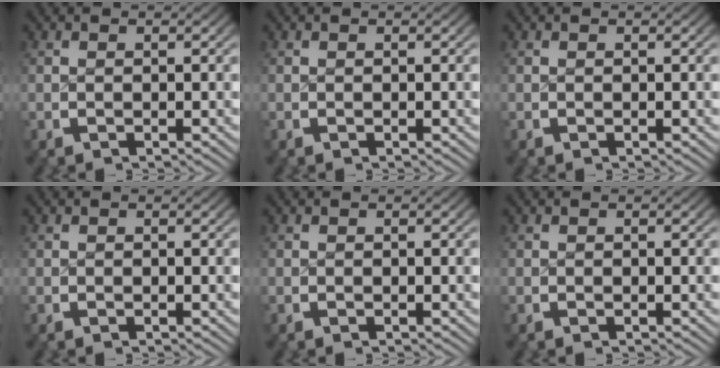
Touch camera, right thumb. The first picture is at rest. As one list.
[{"total": 0.0}, {"total": 0.0}, {"total": 0.0}, {"total": 0.0}, {"total": 0.0}]